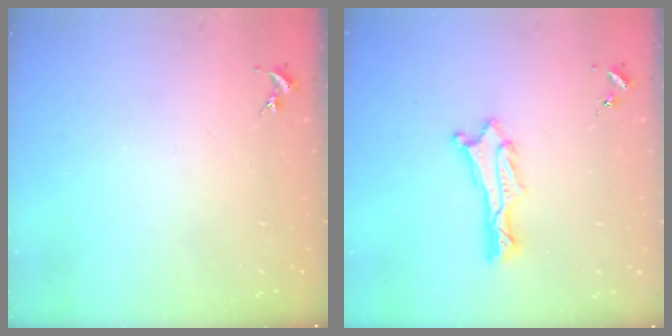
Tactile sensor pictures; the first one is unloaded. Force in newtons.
{"total": 1.3, "press": 1.2, "slide": 0.1}